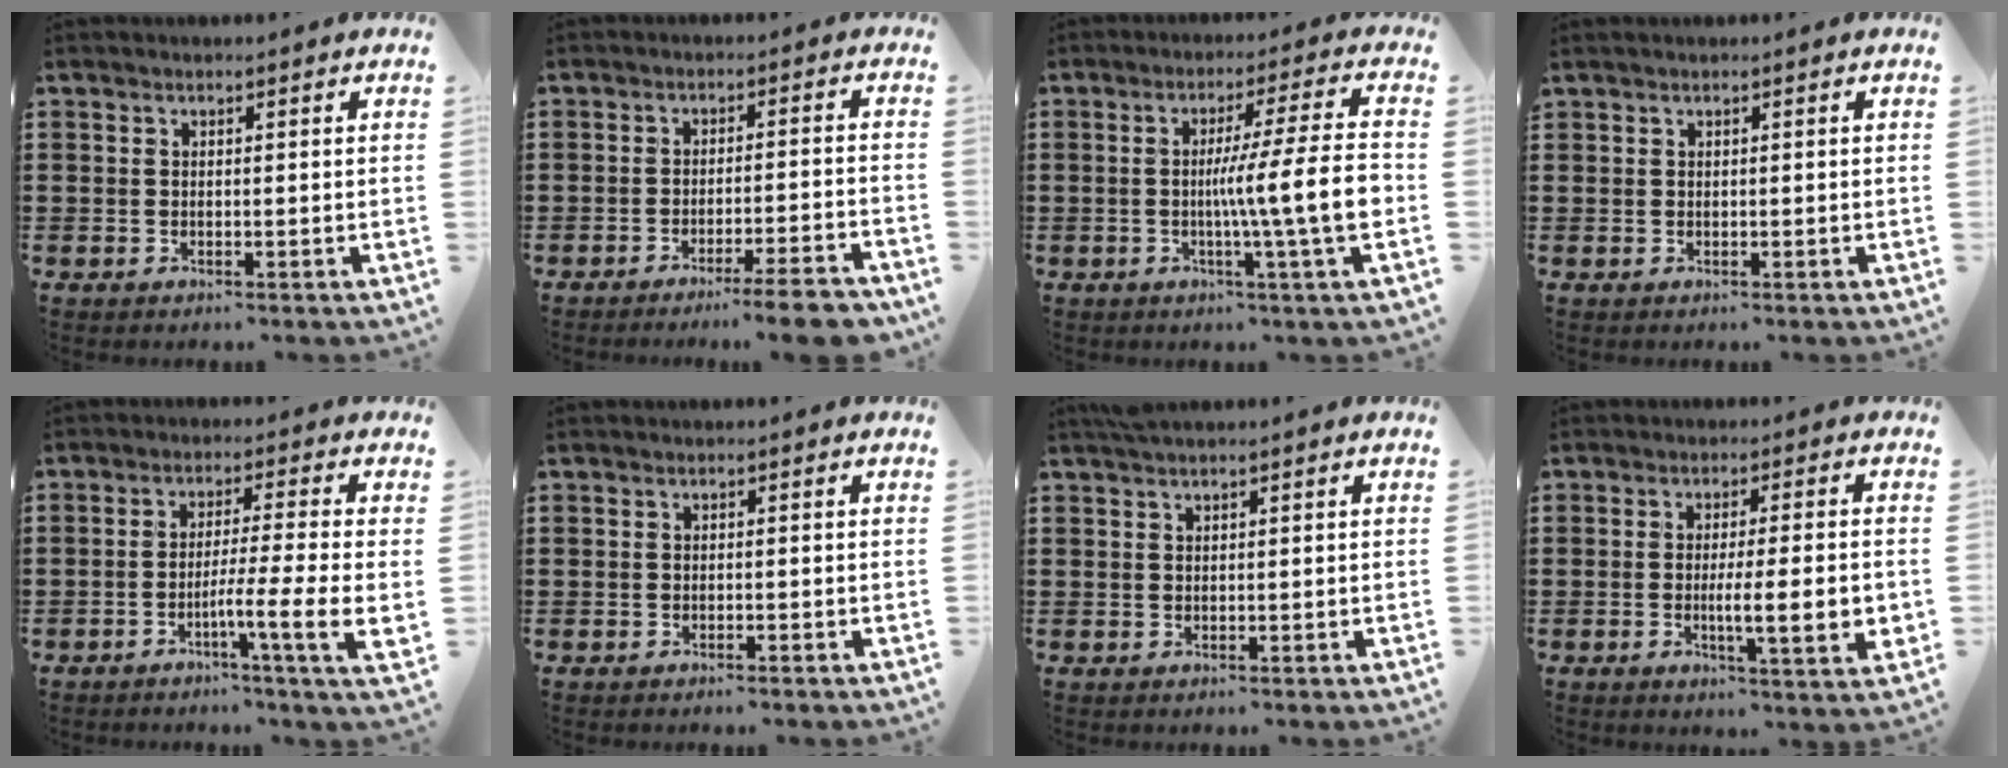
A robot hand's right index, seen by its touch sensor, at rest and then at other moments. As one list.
[{"total": 6.0, "force": [-4.8, -0.3, 3.6], "torque": [-0.056, -0.012, -0.088]}, {"total": 11.1, "force": [-1.4, -0.1, 11.0], "torque": [-0.175, -0.015, -0.032]}, {"total": 0.0}, {"total": 6.4, "force": [-2.4, -0.7, 5.9], "torque": [-0.101, -0.011, -0.043]}, {"total": 0.5, "force": [-0.5, -0.1, 0.2], "torque": [-0.006, -0.004, -0.009]}, {"total": 1.0, "force": [0.8, 0.0, 0.6], "torque": [-0.014, 0.000, 0.014]}, {"total": 7.6, "force": [-1.2, 1.1, 7.4], "torque": [-0.115, -0.009, -0.019]}]